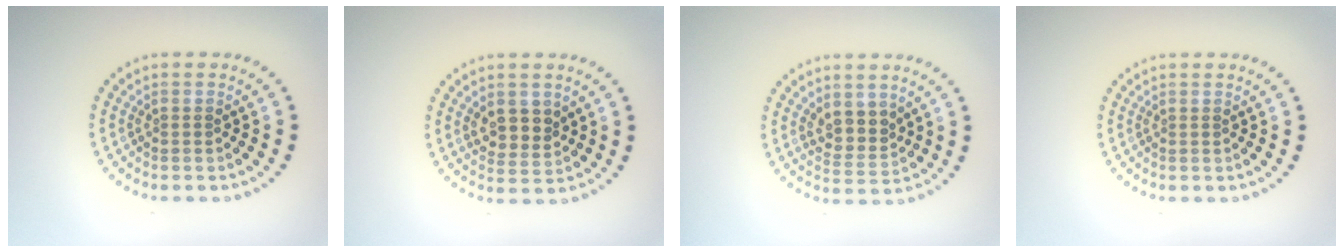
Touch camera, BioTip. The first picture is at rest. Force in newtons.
{"total": 2.7, "press": 2.6, "slide": 1.0}
{"total": 2.5, "press": 2.1, "slide": 1.3}
{"total": 0.0}